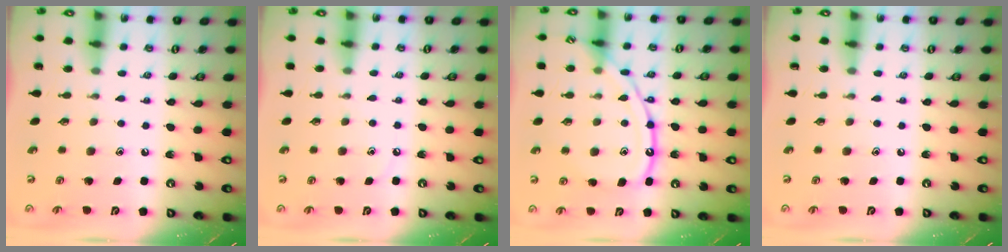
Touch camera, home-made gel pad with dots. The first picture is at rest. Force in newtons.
{"total": 2.7, "press": 2.7, "slide": 0.4}
{"total": 14.7, "press": 14.7, "slide": 1.3}
{"total": 0.0}